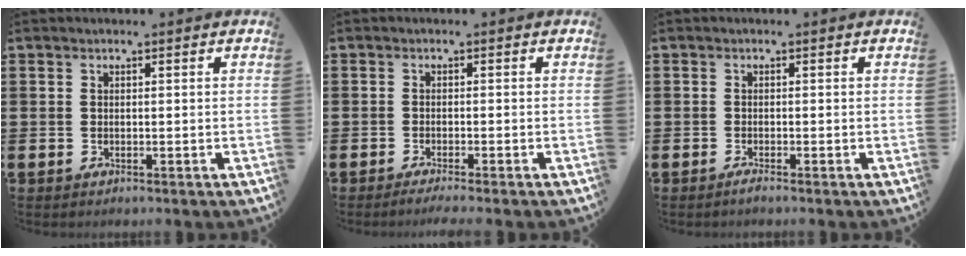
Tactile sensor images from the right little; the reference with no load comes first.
{"total": 1.0, "force": [-0.8, -0.1, 0.6], "torque": [-0.008, -0.003, -0.015]}
{"total": 0.7, "force": [-0.5, 0.0, 0.5], "torque": [-0.008, -0.005, -0.008]}